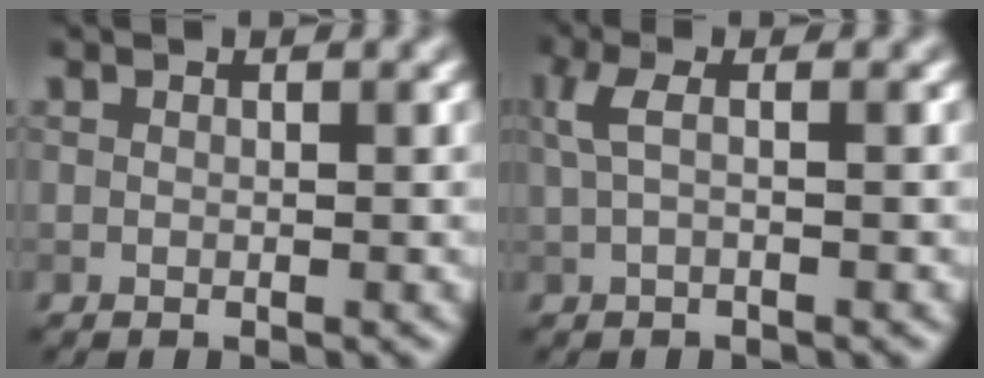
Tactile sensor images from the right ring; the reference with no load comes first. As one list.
[{"total": 2.2, "force": [0.5, 0.5, 2.1], "torque": [-0.046, 0.007, 0.006]}]